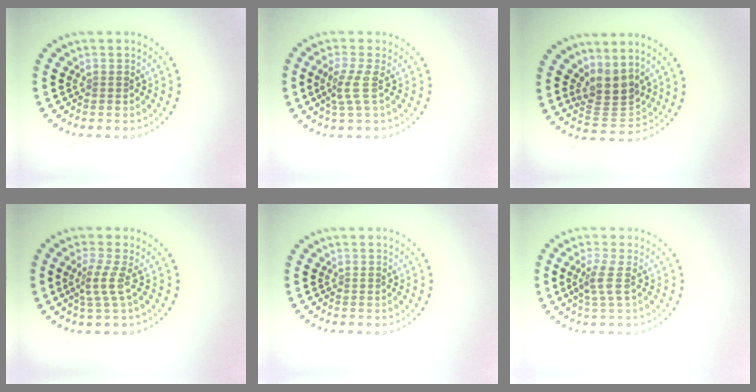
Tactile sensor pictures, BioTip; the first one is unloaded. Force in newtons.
{"total": 2.2, "press": 1.6, "slide": 1.5}
{"total": 3.8, "press": 3.3, "slide": 1.9}
{"total": 2.3, "press": 1.4, "slide": 1.8}
{"total": 0.0}
{"total": 2.1, "press": 1.6, "slide": 1.4}